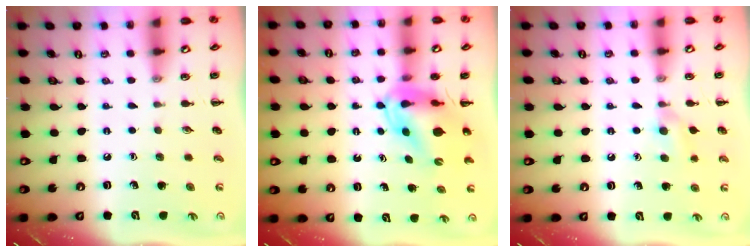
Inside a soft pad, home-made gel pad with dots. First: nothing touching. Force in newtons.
{"total": 9.0, "press": 8.5, "slide": 2.9}
{"total": 6.7, "press": 6.4, "slide": 2.0}